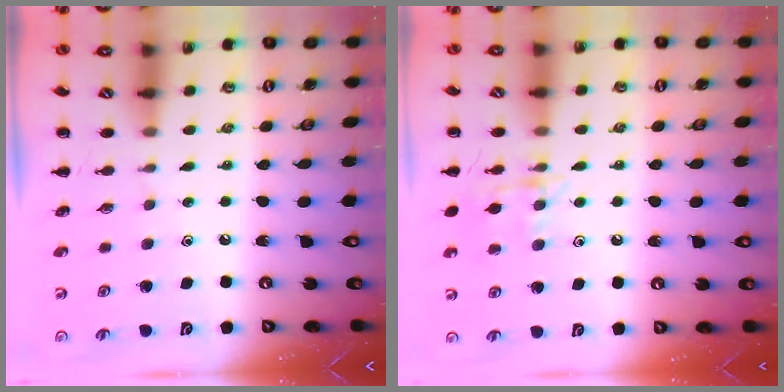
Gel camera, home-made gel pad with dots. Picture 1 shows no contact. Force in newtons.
{"total": 10.7, "press": 10.7, "slide": 0.7}